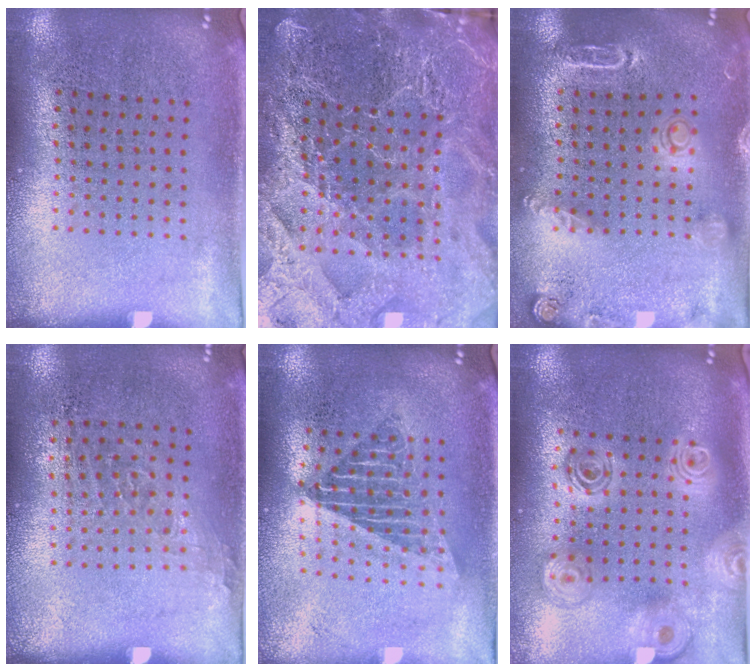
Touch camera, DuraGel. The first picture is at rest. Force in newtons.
{"total": 4.8, "press": 4.5, "slide": 1.7}
{"total": 1.8, "press": 1.8, "slide": 0.4}
{"total": 1.0, "press": 0.7, "slide": 0.6}
{"total": 1.5, "press": 1.3, "slide": 0.8}
{"total": 2.2, "press": 1.8, "slide": 1.4}